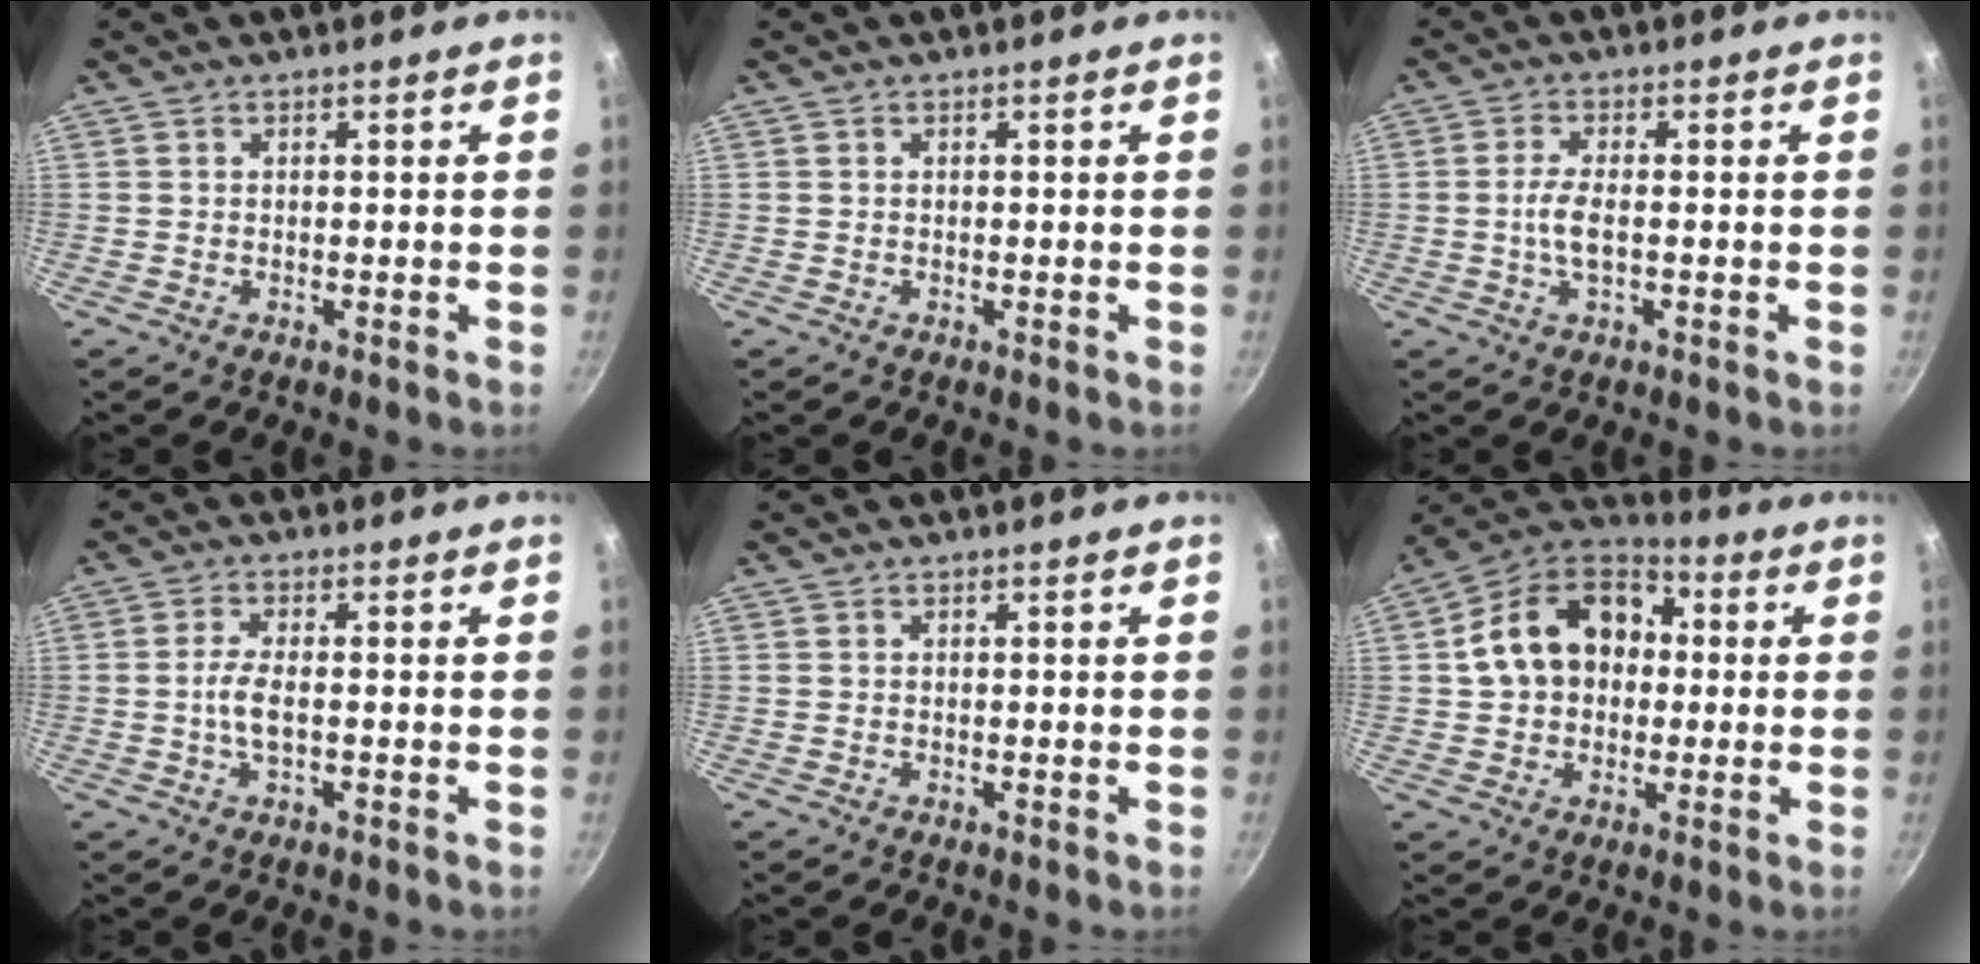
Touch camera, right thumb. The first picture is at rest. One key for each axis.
{"total": 0.0}
{"total": 4.3, "fx": -0.5, "fy": 1.5, "fz": 4.0, "tx": -0.089, "ty": 0.003, "tz": -0.016}
{"total": 4.2, "fx": -0.6, "fy": 1.5, "fz": 3.9, "tx": -0.087, "ty": 0.004, "tz": -0.018}
{"total": 0.0}
{"total": 16.9, "fx": 1.8, "fy": 12.9, "fz": 10.8, "tx": -0.158, "ty": 0.038, "tz": 0.015}